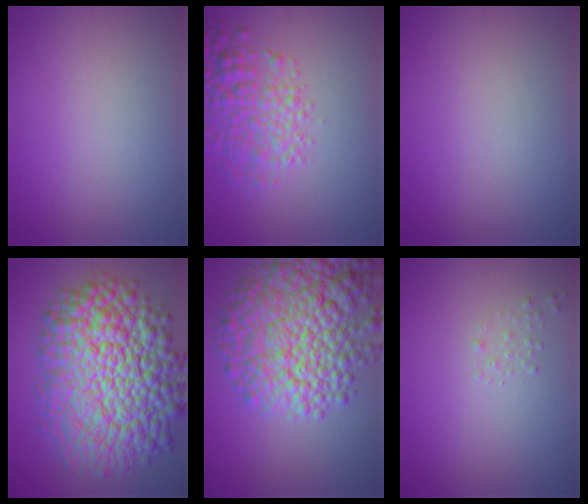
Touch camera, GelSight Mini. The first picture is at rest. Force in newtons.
{"total": 4.9, "press": 4.9, "slide": 0.2}
{"total": 0.0}
{"total": 15.5, "press": 15.5, "slide": 0.5}
{"total": 11.5, "press": 11.5, "slide": 0.4}
{"total": 0.6, "press": 0.6, "slide": 0.1}